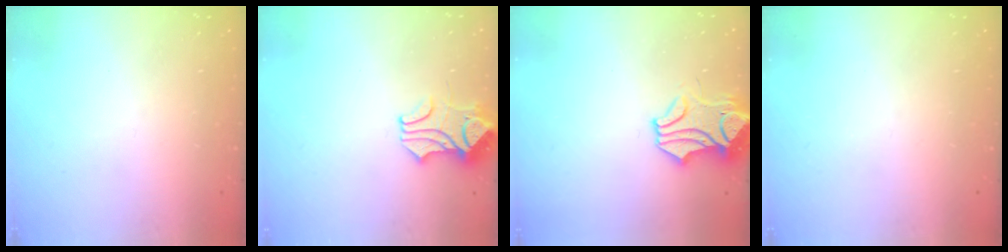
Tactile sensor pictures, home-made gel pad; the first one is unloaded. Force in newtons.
{"total": 1.9, "press": 1.6, "slide": 1.0}
{"total": 1.6, "press": 0.9, "slide": 1.3}
{"total": 0.0}